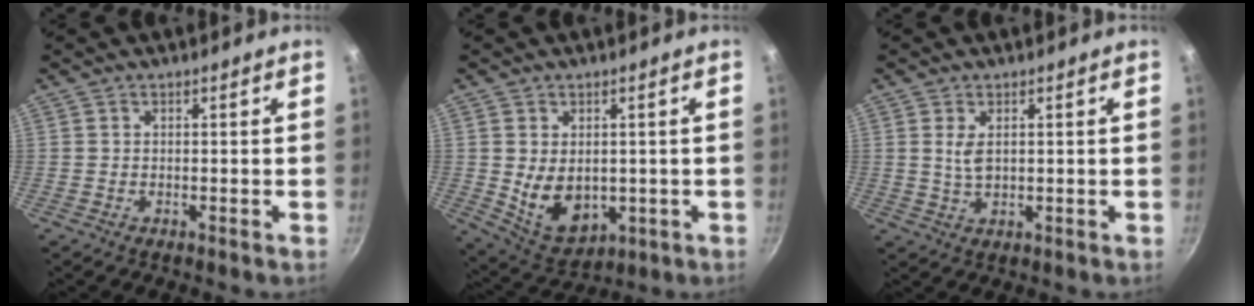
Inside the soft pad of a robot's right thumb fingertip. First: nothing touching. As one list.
[{"total": 9.6, "force": [0.0, 6.7, 6.9], "torque": [-0.098, -0.017, 0.027]}, {"total": 3.4, "force": [0.9, 1.8, 2.7], "torque": [-0.046, -0.008, 0.020]}]